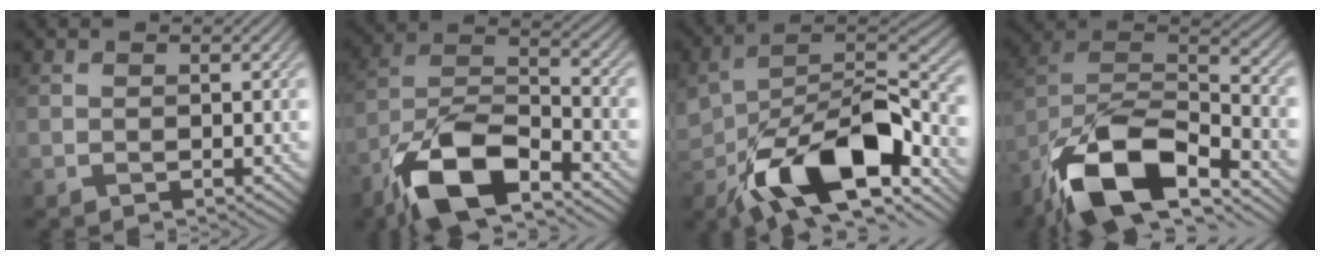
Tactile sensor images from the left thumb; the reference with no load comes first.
{"total": 13.1, "force": [-8.4, 5.1, 8.7], "torque": [-0.170, -0.005, -0.176]}
{"total": 15.1, "force": [-6.8, 8.2, 10.7], "torque": [-0.187, -0.041, -0.118]}
{"total": 15.9, "force": [-10.5, 6.1, 10.3], "torque": [-0.222, -0.018, -0.198]}